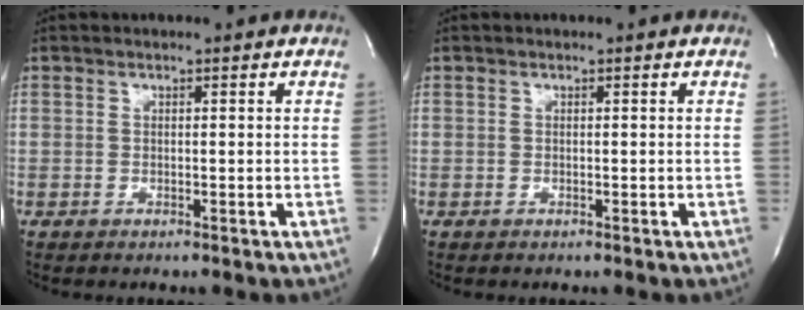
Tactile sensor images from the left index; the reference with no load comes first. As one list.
[{"total": 0.0}]